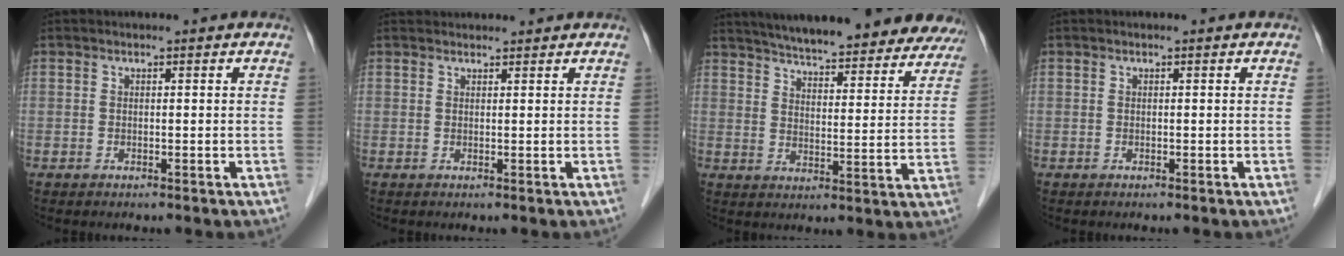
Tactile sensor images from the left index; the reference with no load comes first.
{"total": 3.6, "force": [3.5, 0.7, 0.4], "torque": [-0.006, 0.033, 0.049]}
{"total": 28.2, "force": [25.3, 5.1, 11.5], "torque": [-0.174, -0.035, 0.312]}
{"total": 0.0}